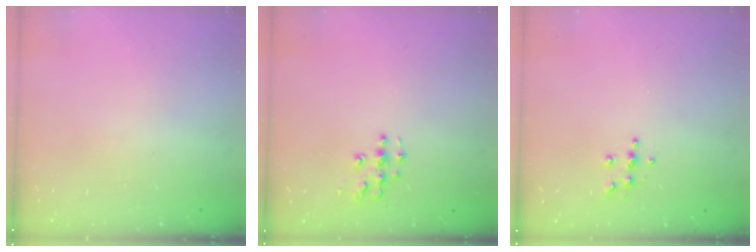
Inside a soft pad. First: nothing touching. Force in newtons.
{"total": 6.1, "press": 6.1, "slide": 0.3}
{"total": 5.5, "press": 5.5, "slide": 0.4}